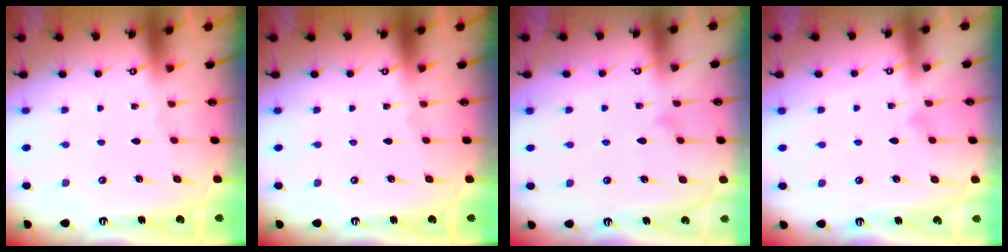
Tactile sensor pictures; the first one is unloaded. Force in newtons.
{"total": 0.0}
{"total": 6.8, "press": 6.7, "slide": 0.4}
{"total": 5.6, "press": 5.6, "slide": 0.3}